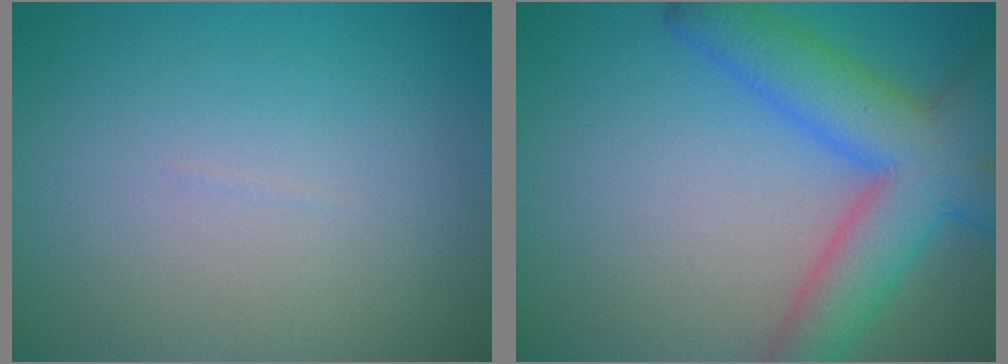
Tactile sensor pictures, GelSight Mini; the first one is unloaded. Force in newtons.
{"total": 8.6, "press": 8.6, "slide": 0.4}